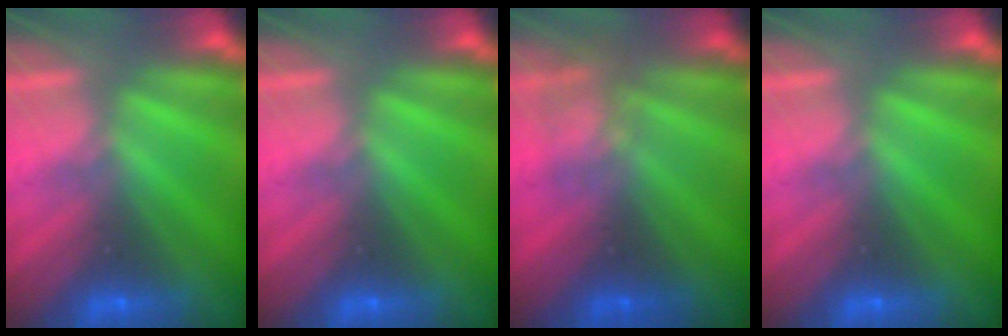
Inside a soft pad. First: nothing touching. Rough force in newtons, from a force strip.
{"total": 0.0}
{"total": 2.4}
{"total": 0.0}